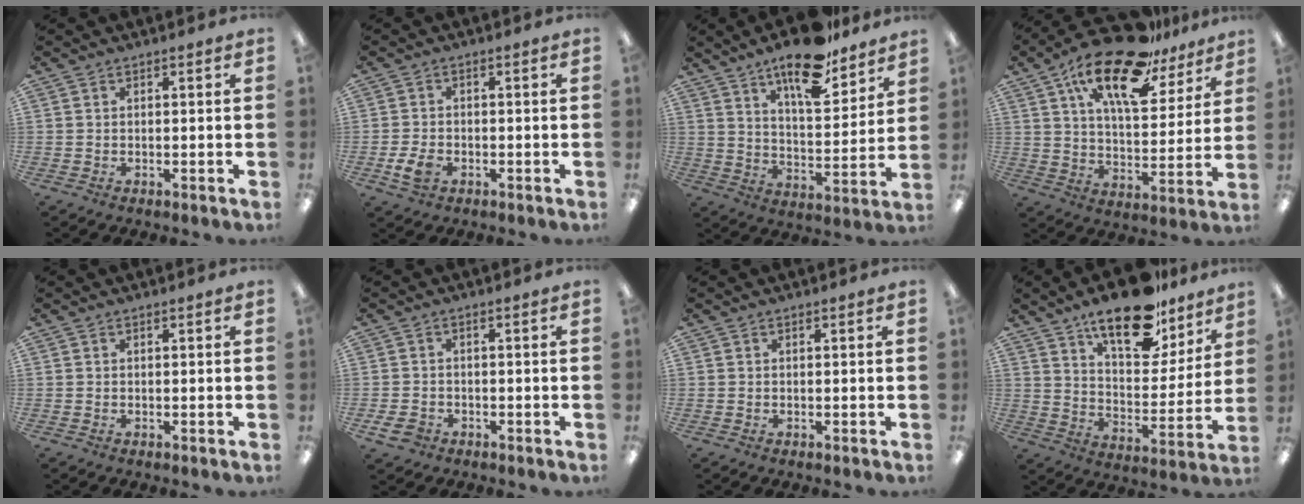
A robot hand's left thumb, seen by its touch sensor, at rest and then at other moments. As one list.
[{"total": 4.4, "force": [-1.8, 2.8, 2.9], "torque": [-0.064, 0.003, -0.033]}, {"total": 16.2, "force": [12.4, 5.2, 9.1], "torque": [-0.138, -0.073, 0.208]}, {"total": 21.2, "force": [13.7, 8.6, 13.7], "torque": [-0.229, -0.070, 0.232]}, {"total": 0.0}, {"total": 3.4, "force": [-1.9, 2.3, 1.5], "torque": [-0.035, 0.005, -0.036]}, {"total": 0.0}, {"total": 19.9, "force": [14.4, 8.3, 10.8], "torque": [-0.163, -0.089, 0.245]}]